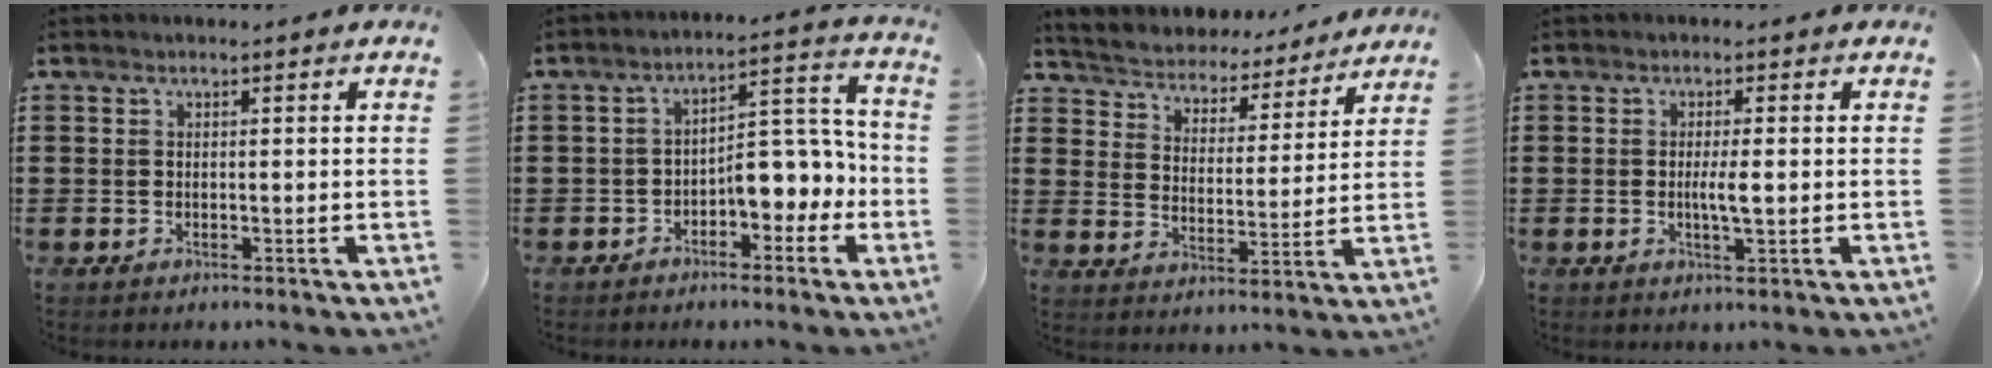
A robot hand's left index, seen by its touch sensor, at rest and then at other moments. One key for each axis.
{"total": 6.5, "fx": -3.0, "fy": 3.4, "fz": 4.6, "tx": -0.065, "ty": -0.004, "tz": -0.063}
{"total": 4.1, "fx": 4.0, "fy": 0.5, "fz": -0.4, "tx": -0.020, "ty": -0.037, "tz": 0.062}
{"total": 3.0, "fx": -0.1, "fy": 0.4, "fz": 2.9, "tx": -0.053, "ty": -0.005, "tz": -0.001}